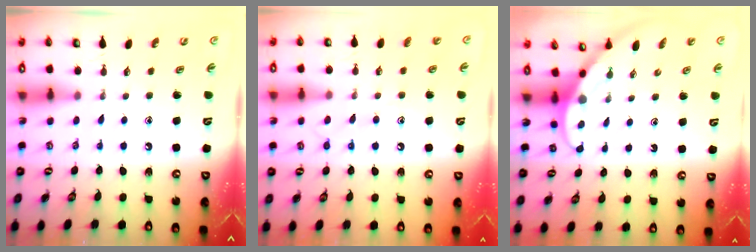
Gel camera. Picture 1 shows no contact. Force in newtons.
{"total": 8.7, "press": 8.6, "slide": 0.7}
{"total": 3.1, "press": 3.1, "slide": 0.1}